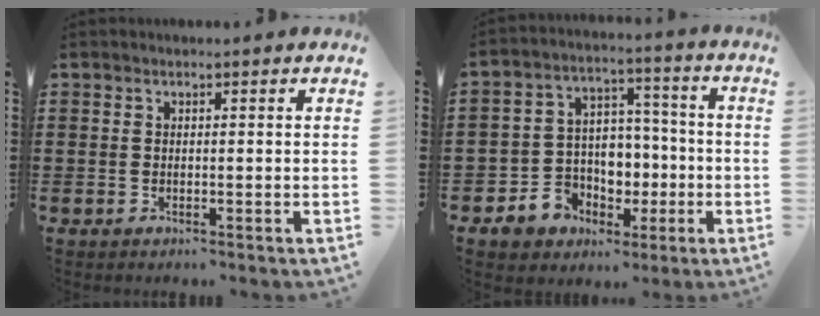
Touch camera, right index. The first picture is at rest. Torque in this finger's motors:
{"motor_torque": [0.21, 0.06, 0.21, 0.04]}